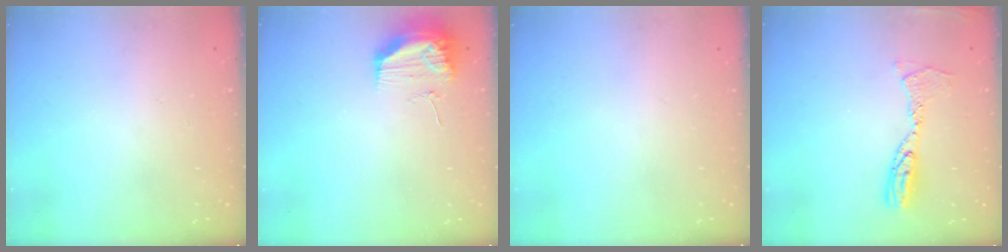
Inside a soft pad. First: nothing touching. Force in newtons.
{"total": 17.0, "press": 13.3, "slide": 10.6}
{"total": 0.0}
{"total": 10.3, "press": 10.3, "slide": 1.0}